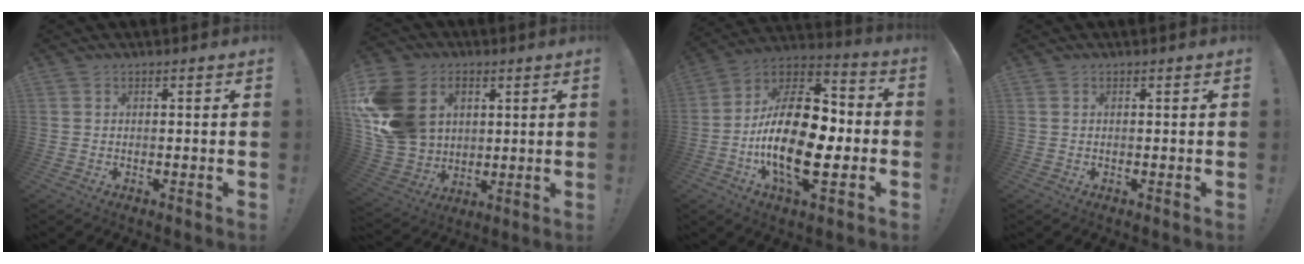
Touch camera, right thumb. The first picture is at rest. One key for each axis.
{"total": 20.6, "fx": 5.0, "fy": 16.3, "fz": 11.6, "tx": -0.216, "ty": -0.009, "tz": 0.106}
{"total": 25.1, "fx": -4.7, "fy": 13.0, "fz": 20.9, "tx": -0.384, "ty": 0.025, "tz": -0.072}
{"total": 0.0}